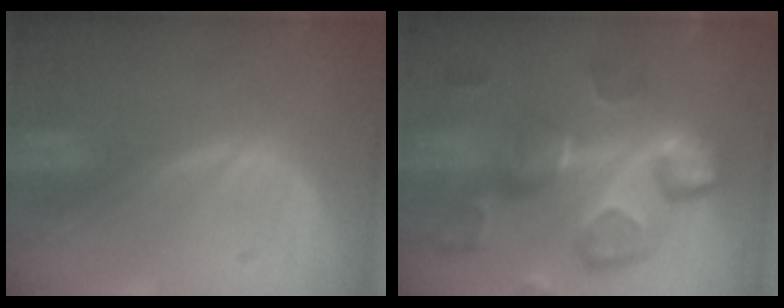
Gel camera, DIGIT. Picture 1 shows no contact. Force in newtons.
{"total": 13.0, "press": 11.3, "slide": 6.5}